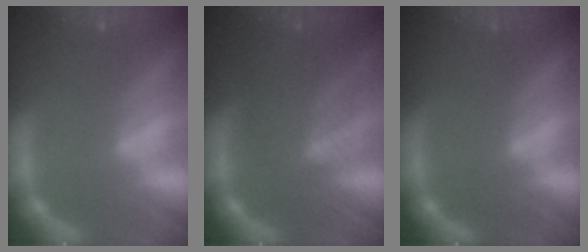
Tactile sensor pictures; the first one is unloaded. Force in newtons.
{"total": 6.6}
{"total": 0.0}